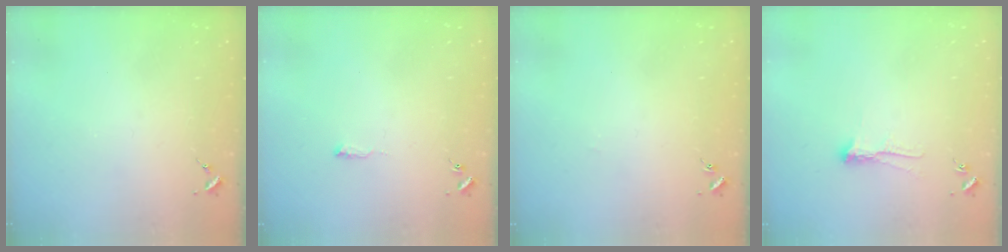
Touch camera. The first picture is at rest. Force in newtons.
{"total": 4.1, "press": 4.1, "slide": 0.5}
{"total": 1.1, "press": 1.1, "slide": 0.2}
{"total": 6.9, "press": 6.9, "slide": 0.9}